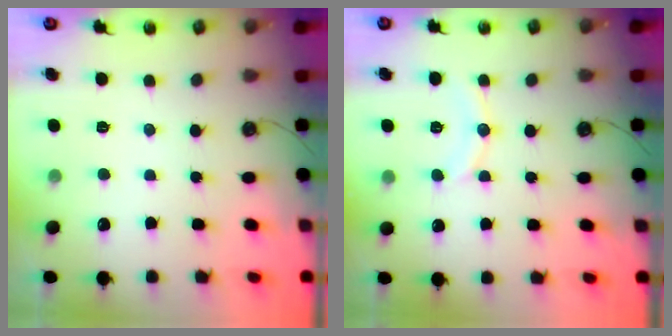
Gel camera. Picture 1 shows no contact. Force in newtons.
{"total": 8.7, "press": 8.7, "slide": 0.7}